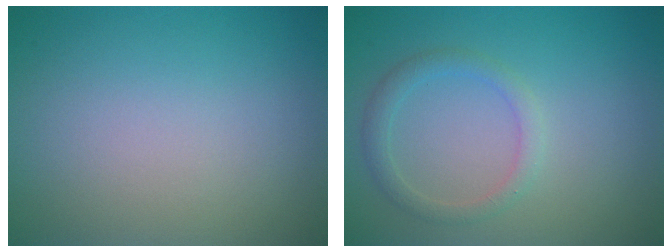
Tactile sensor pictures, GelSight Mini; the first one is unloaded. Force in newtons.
{"total": 1.8, "press": 1.8, "slide": 0.1}